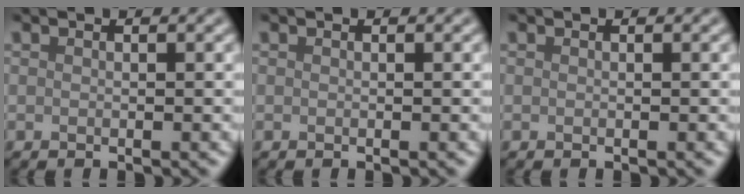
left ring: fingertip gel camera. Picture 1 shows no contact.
{"total": 0.0}
{"total": 0.0}